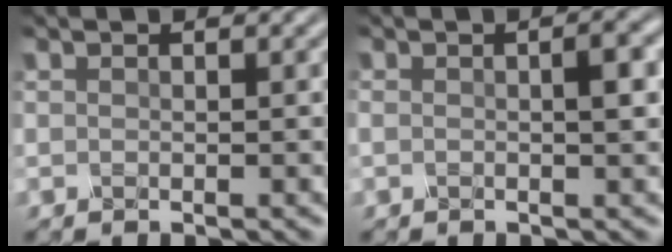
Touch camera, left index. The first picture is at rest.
{"total": 2.1, "force": [0.1, 0.5, 2.1], "torque": [-0.033, 0.005, -0.001]}